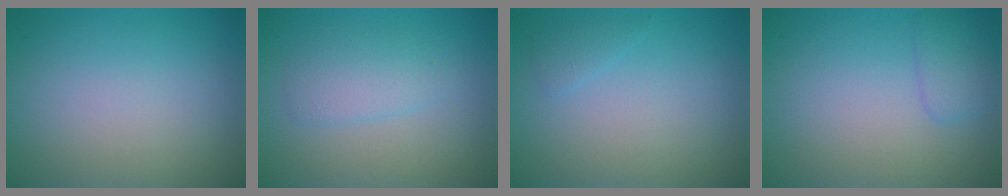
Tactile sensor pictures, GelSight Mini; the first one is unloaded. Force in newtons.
{"total": 2.1, "press": 2.1, "slide": 0.2}
{"total": 0.9, "press": 0.9, "slide": 0.1}
{"total": 1.6, "press": 1.6, "slide": 0.1}